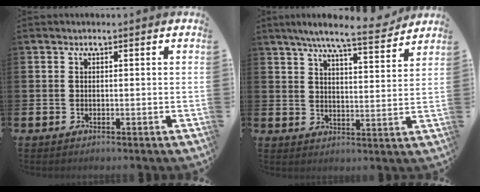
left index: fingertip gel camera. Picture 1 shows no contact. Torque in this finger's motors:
{"motor_torque": [1.02, -1.12, 0.59, 0.21]}